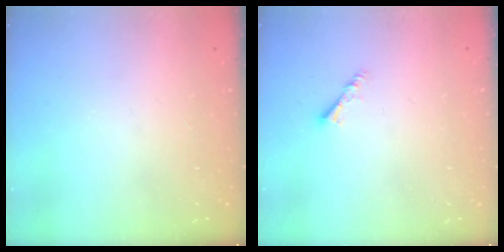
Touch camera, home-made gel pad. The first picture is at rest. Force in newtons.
{"total": 3.0, "press": 2.9, "slide": 0.6}